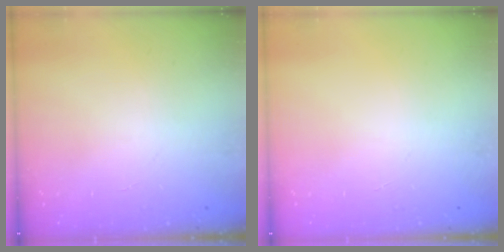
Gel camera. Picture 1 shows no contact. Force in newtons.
{"total": 0.0}